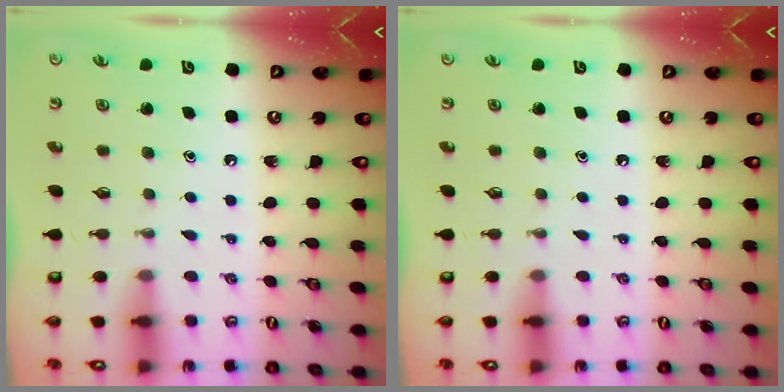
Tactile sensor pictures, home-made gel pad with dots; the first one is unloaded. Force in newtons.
{"total": 0.0}